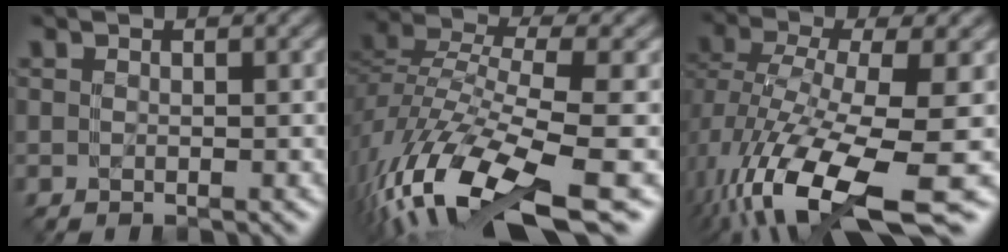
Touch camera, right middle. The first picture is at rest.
{"total": 13.1, "force": [-7.9, 3.9, 9.7], "torque": [-0.214, -0.009, -0.127]}
{"total": 12.0, "force": [-4.9, 4.0, 10.2], "torque": [-0.204, -0.025, -0.068]}